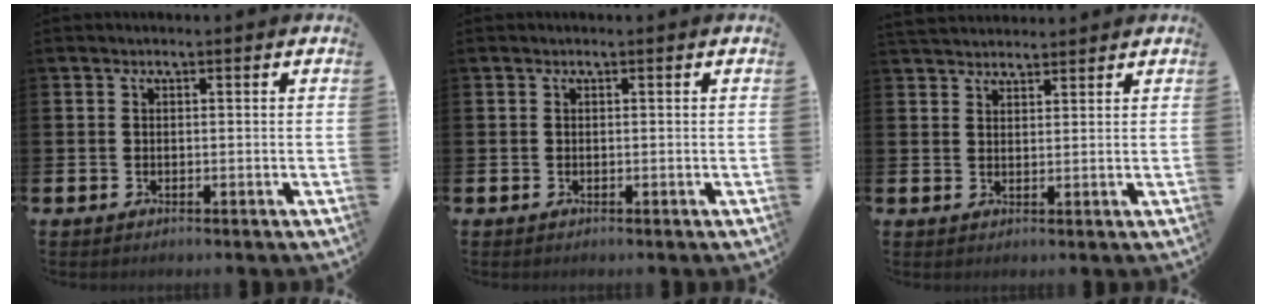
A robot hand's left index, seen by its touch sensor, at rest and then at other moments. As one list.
[{"total": 0.0}, {"total": 2.9, "force": [2.8, 0.7, 0.3], "torque": [-0.010, -0.011, 0.053]}]